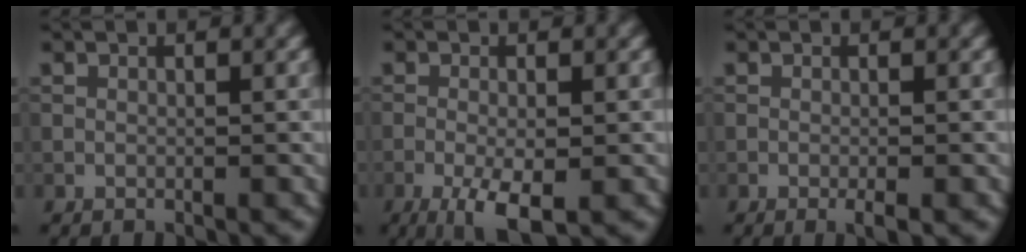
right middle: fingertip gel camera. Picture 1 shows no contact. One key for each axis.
{"total": 4.8, "fx": -2.2, "fy": 1.5, "fz": 4.0, "tx": -0.075, "ty": -0.004, "tz": -0.038}
{"total": 1.3, "fx": -0.6, "fy": 0.2, "fz": 1.2, "tx": -0.015, "ty": -0.004, "tz": -0.011}